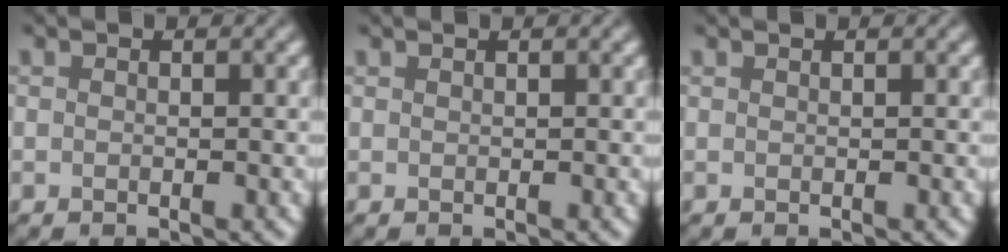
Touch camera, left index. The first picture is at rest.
{"total": 0.0}
{"total": 0.0}